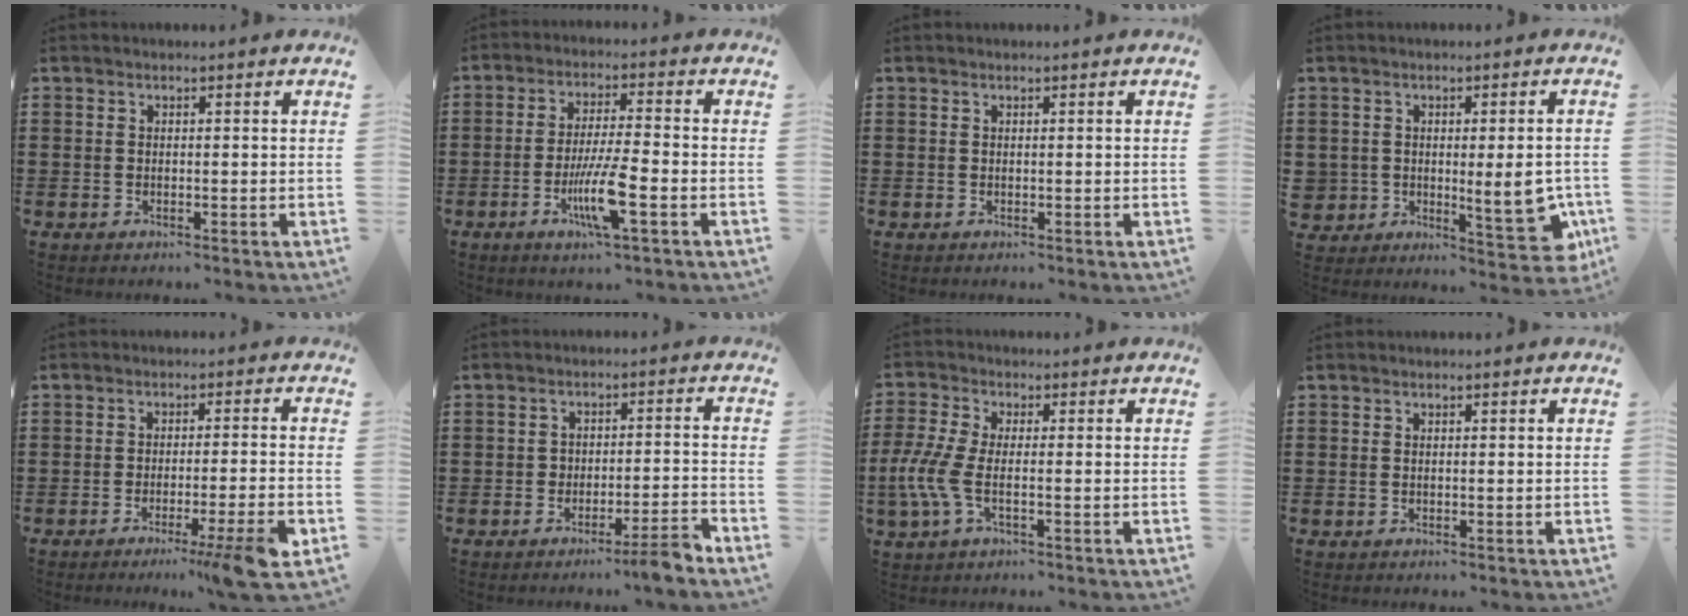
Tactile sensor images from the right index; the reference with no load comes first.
{"total": 8.2, "force": [-3.2, 0.9, 7.4], "torque": [-0.146, -0.014, -0.059]}
{"total": 0.0}
{"total": 6.3, "force": [-0.9, 3.9, 4.9], "torque": [-0.075, 0.006, -0.012]}
{"total": 6.8, "force": [-3.9, -0.5, 5.6], "torque": [-0.084, -0.015, -0.065]}
{"total": 3.9, "force": [-3.5, -0.1, 1.8], "torque": [-0.028, -0.003, -0.067]}
{"total": 5.8, "force": [-1.6, 2.4, 5.1], "torque": [-0.137, -0.014, -0.040]}
{"total": 0.0}